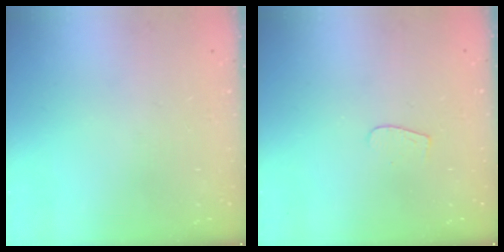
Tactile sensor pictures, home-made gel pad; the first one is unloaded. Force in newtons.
{"total": 3.7, "press": 3.7, "slide": 0.3}